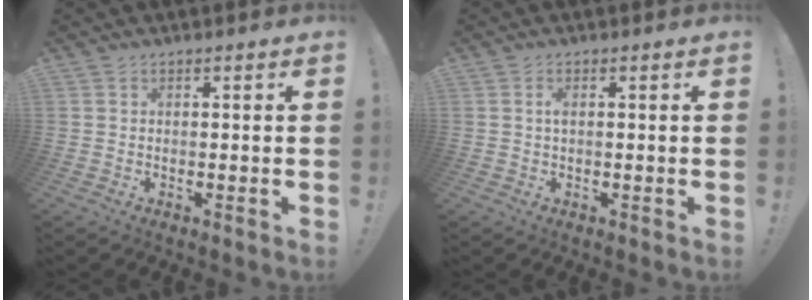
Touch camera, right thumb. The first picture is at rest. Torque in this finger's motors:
{"motor_torque": [0.00, -0.12, 0.46, -0.27, 0.09]}